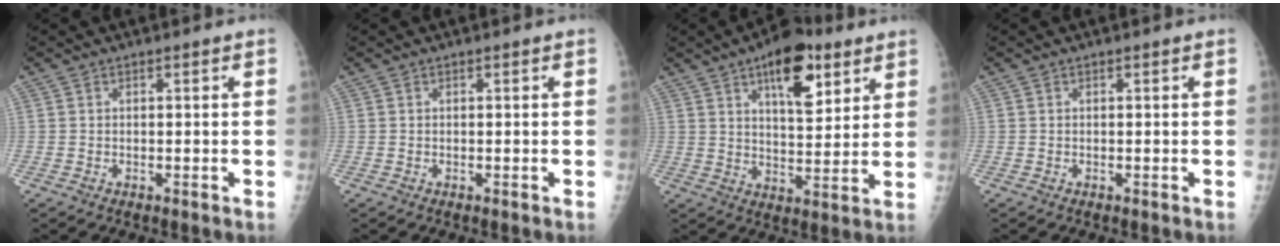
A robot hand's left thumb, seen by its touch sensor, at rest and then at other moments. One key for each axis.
{"total": 0.0}
{"total": 13.1, "fx": 7.0, "fy": 5.8, "fz": 9.5, "tx": -0.110, "ty": -0.030, "tz": 0.104}
{"total": 0.0}